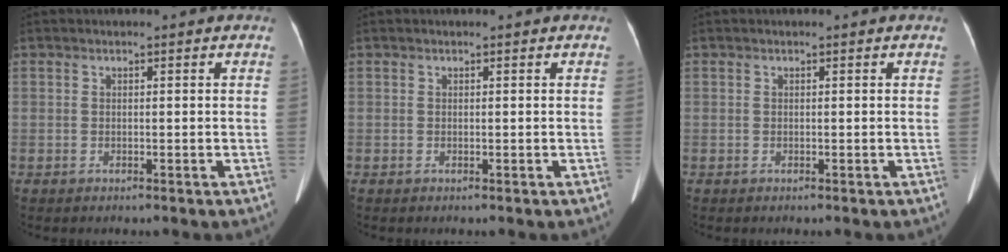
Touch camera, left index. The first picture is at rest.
{"total": 0.0}
{"total": 0.0}